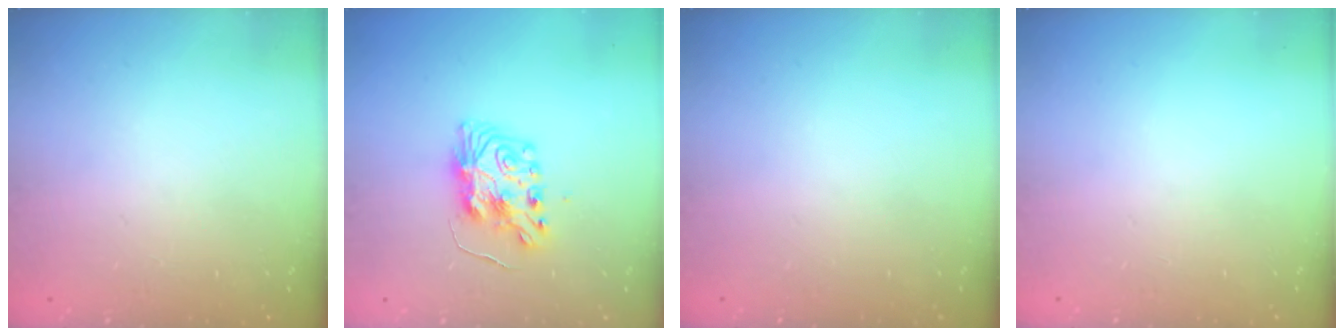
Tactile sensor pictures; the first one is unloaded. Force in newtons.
{"total": 9.0, "press": 9.0, "slide": 0.9}
{"total": 0.0}
{"total": 0.0}